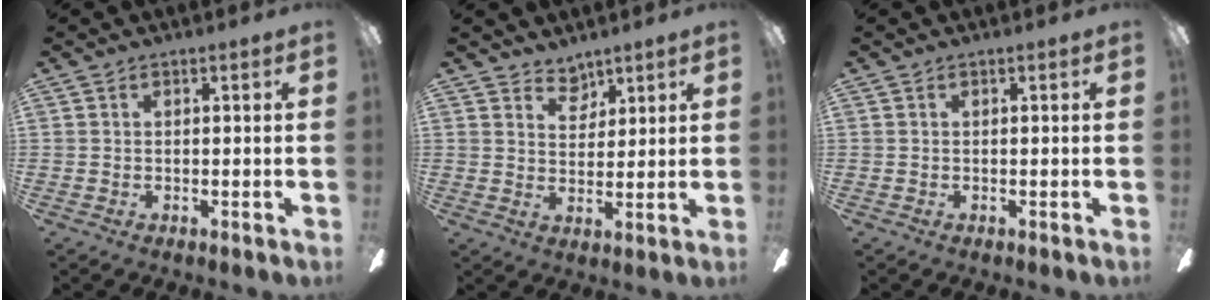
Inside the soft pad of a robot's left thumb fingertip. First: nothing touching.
{"total": 5.2, "force": [4.3, 2.7, 0.8], "torque": [-0.013, -0.020, 0.079]}
{"total": 0.0}